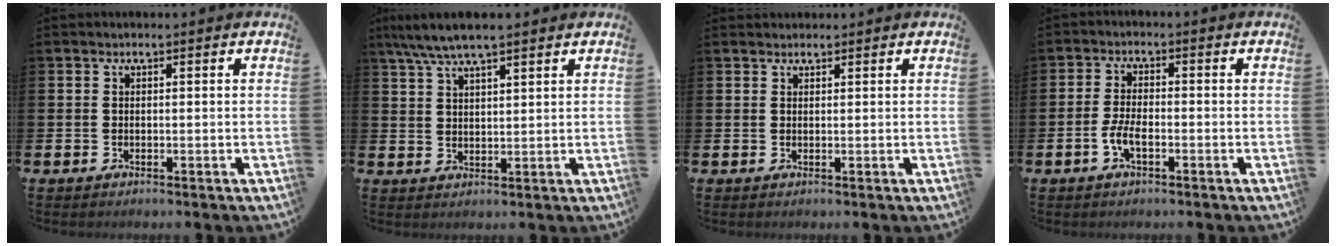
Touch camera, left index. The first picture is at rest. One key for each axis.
{"total": 5.8, "fx": 4.9, "fy": 1.0, "fz": 3.0, "tx": -0.069, "ty": -0.008, "tz": 0.089}
{"total": 1.1, "fx": 1.1, "fy": 0.4, "fz": -0.1, "tx": 0.009, "ty": 0.001, "tz": 0.018}
{"total": 3.3, "fx": -1.4, "fy": 1.3, "fz": 2.7, "tx": -0.062, "ty": 0.006, "tz": -0.026}